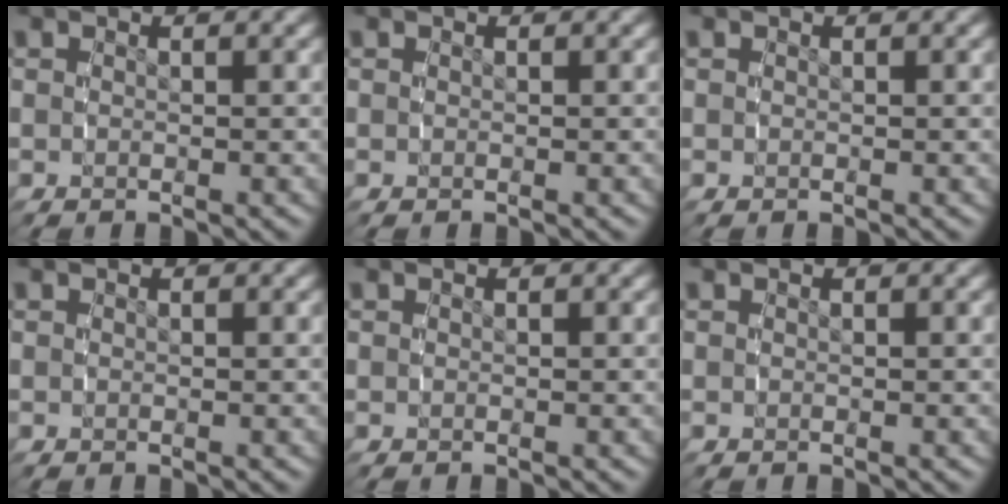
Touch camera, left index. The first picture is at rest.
{"total": 0.0}
{"total": 0.0}
{"total": 0.0}
{"total": 0.0}
{"total": 0.0}